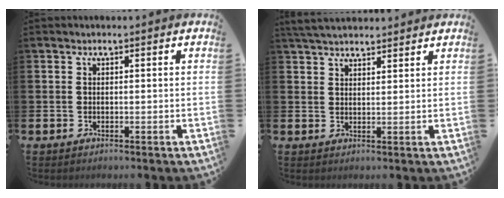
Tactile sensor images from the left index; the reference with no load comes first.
{"total": 4.0, "force": [3.8, 0.9, 0.8], "torque": [-0.021, -0.011, 0.072]}